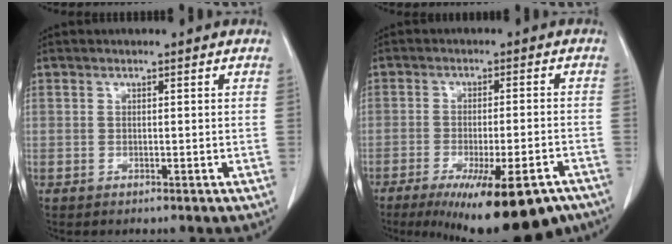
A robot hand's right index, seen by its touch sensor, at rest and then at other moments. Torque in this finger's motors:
{"motor_torque": [1.45, -0.69, 0.87, 0.21]}